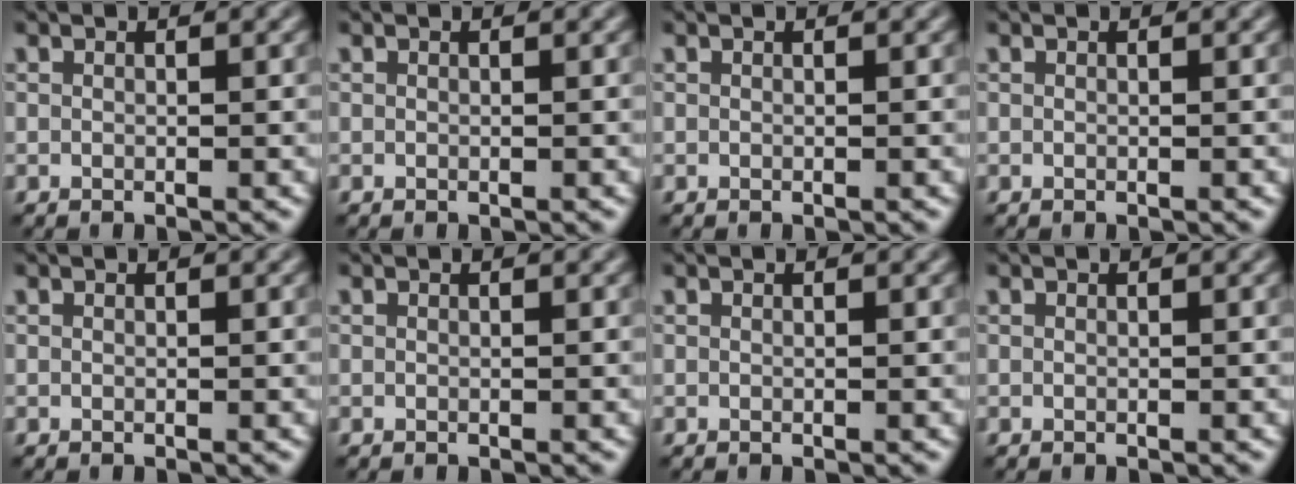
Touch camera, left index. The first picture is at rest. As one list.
[{"total": 0.0}, {"total": 0.0}, {"total": 0.0}, {"total": 0.0}, {"total": 0.0}, {"total": 0.0}, {"total": 0.0}]